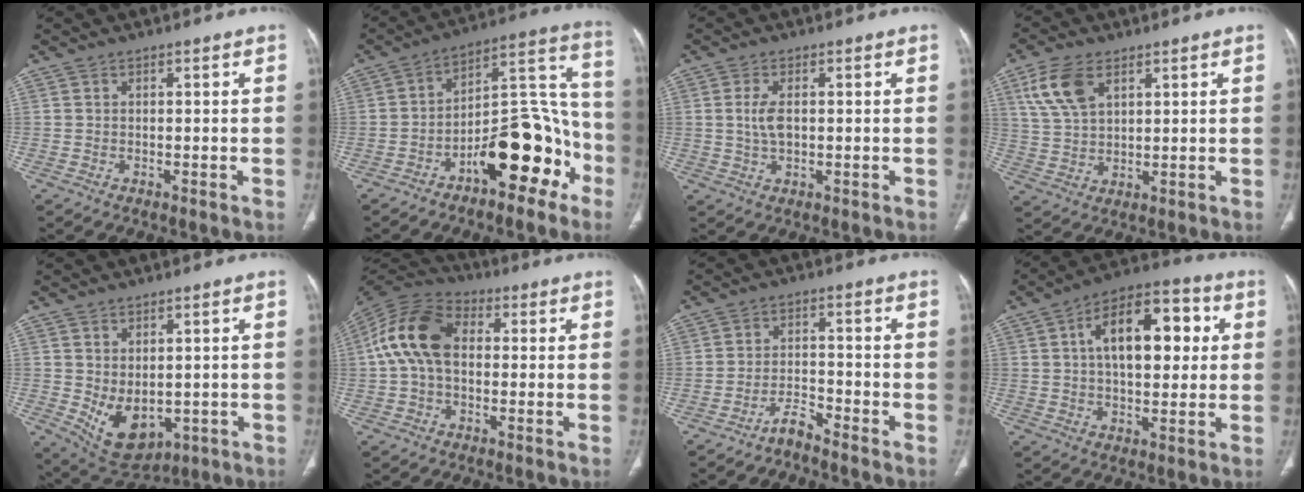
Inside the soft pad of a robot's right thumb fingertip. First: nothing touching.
{"total": 18.1, "force": [-8.7, 8.3, 13.6], "torque": [-0.159, 0.099, -0.134]}
{"total": 4.0, "force": [0.3, 2.0, 3.4], "torque": [-0.076, 0.000, 0.006]}
{"total": 9.0, "force": [4.3, 5.0, 6.1], "torque": [-0.122, -0.006, 0.090]}
{"total": 9.1, "force": [-1.0, 5.8, 6.9], "torque": [-0.099, -0.008, 0.015]}
{"total": 13.2, "force": [1.0, 8.7, 9.9], "torque": [-0.193, 0.034, 0.006]}
{"total": 3.2, "force": [-3.1, 0.3, 1.0], "torque": [-0.017, 0.019, -0.059]}
{"total": 16.7, "force": [3.5, 8.7, 13.8], "torque": [-0.186, 0.021, 0.049]}